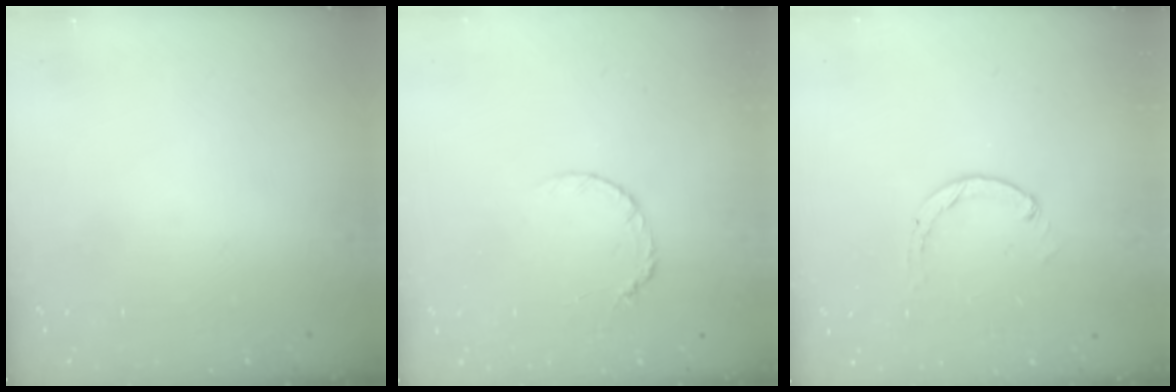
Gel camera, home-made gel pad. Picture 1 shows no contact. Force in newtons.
{"total": 5.3, "press": 5.2, "slide": 0.6}
{"total": 1.3, "press": 1.2, "slide": 0.2}